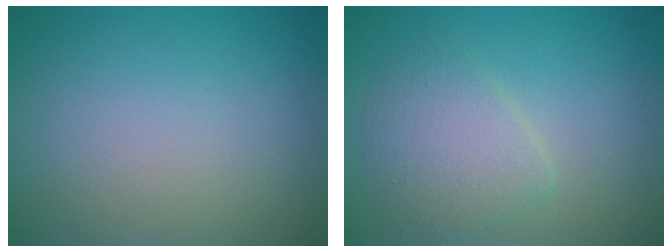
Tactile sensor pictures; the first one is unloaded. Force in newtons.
{"total": 3.3, "press": 3.3, "slide": 0.1}